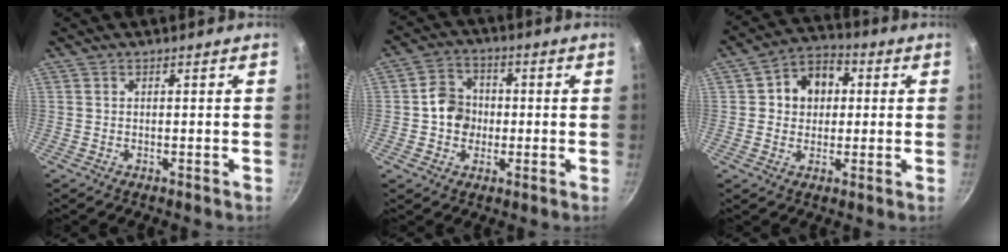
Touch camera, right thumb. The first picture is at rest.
{"total": 7.4, "force": [-0.3, 6.6, 3.5], "torque": [-0.027, 0.013, -0.017]}
{"total": 9.3, "force": [1.6, 7.7, 5.0], "torque": [-0.034, 0.011, 0.011]}